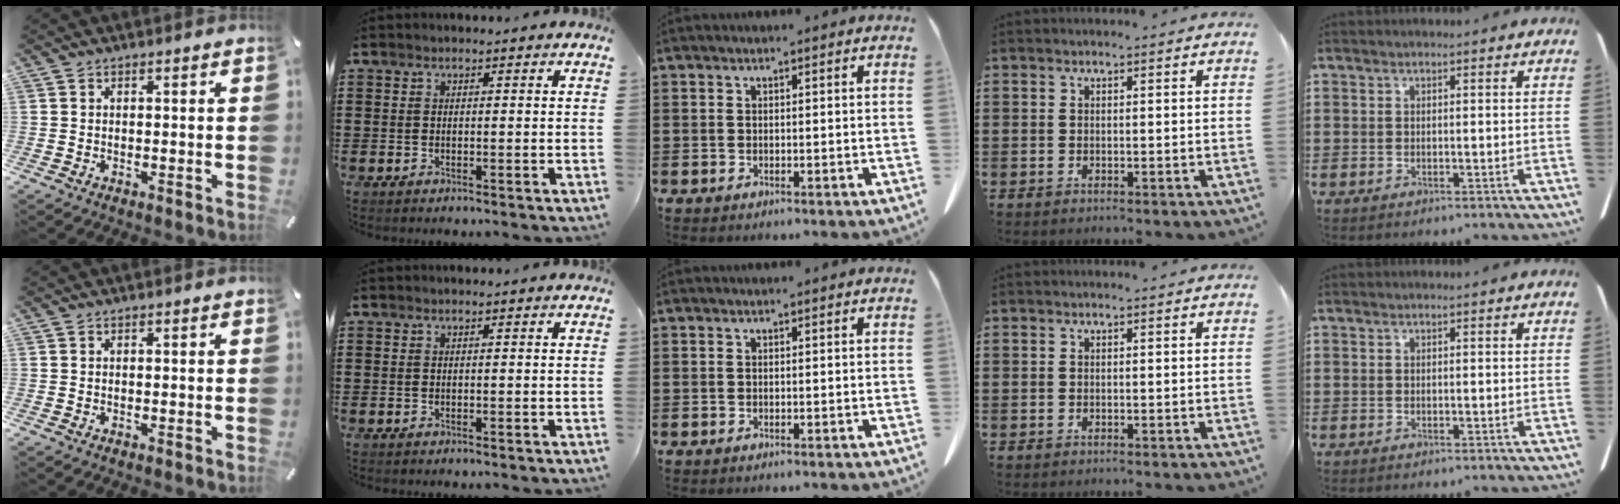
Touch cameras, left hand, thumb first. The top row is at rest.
{}